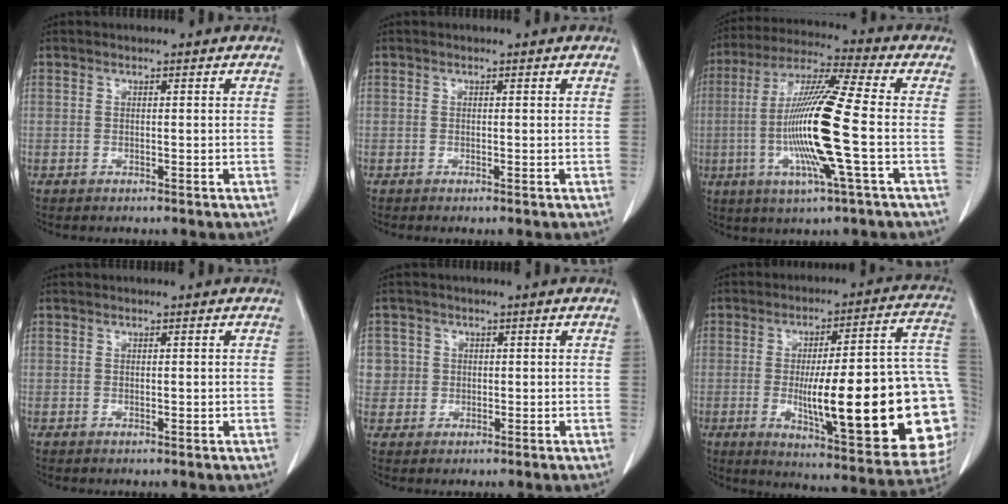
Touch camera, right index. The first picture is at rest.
{"total": 0.0}
{"total": 16.1, "force": [-2.7, -0.3, 15.9], "torque": [-0.317, -0.008, -0.062]}
{"total": 0.6, "force": [0.1, 0.3, 0.5], "torque": [-0.009, -0.002, 0.004]}
{"total": 3.6, "force": [0.6, 3.5, -0.1], "torque": [0.022, 0.007, 0.011]}
{"total": 29.5, "force": [-4.4, 4.6, 28.9], "torque": [-0.305, 0.003, -0.058]}